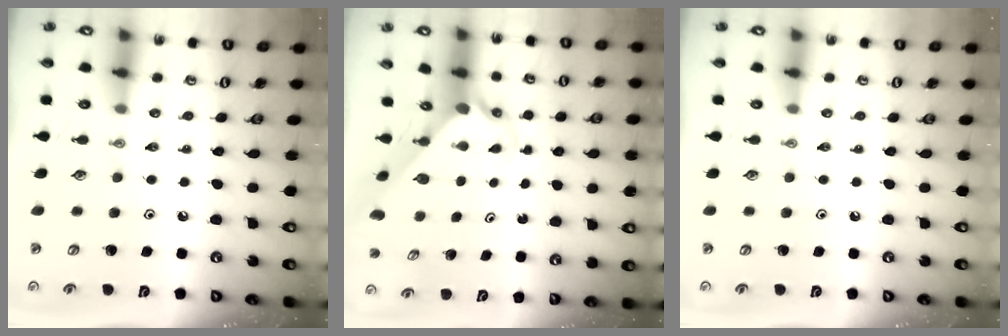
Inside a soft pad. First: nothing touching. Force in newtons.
{"total": 2.5, "press": 2.5, "slide": 0.3}
{"total": 0.0}